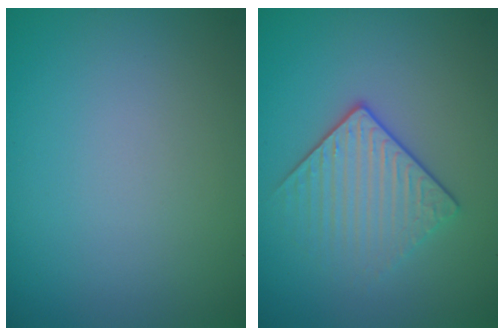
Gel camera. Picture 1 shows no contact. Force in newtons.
{"total": 3.4, "press": 2.9, "slide": 1.9}